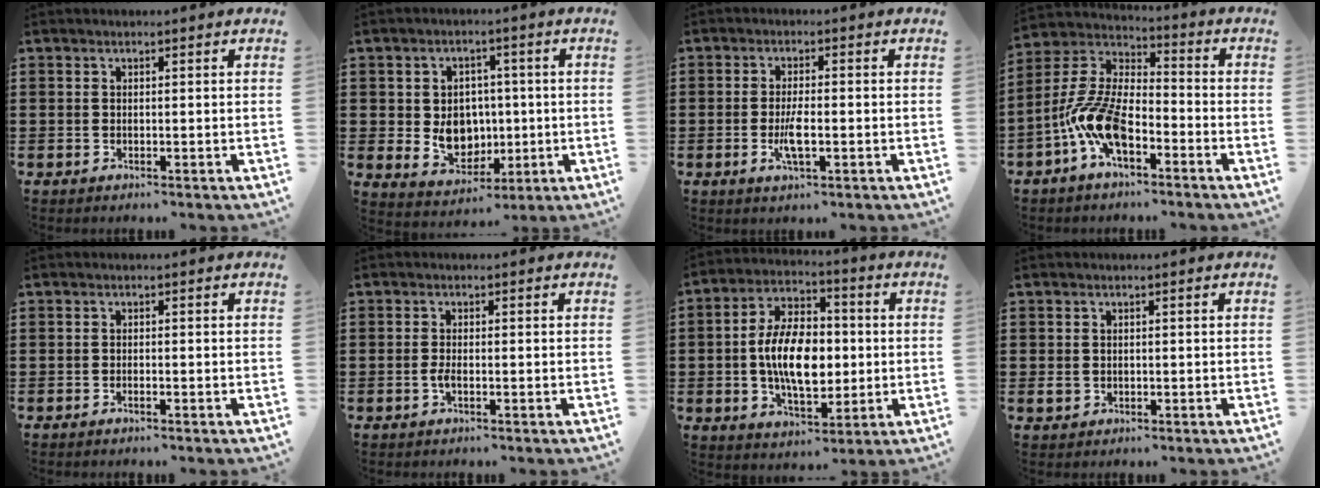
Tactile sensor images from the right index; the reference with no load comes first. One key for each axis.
{"total": 6.6, "fx": 0.0, "fy": 5.8, "fz": 3.0, "tx": -0.050, "ty": 0.007, "tz": 0.001}
{"total": 4.0, "fx": -1.0, "fy": 1.0, "fz": 3.7, "tx": -0.078, "ty": -0.003, "tz": -0.022}
{"total": 11.6, "fx": -5.2, "fy": 5.0, "fz": 9.1, "tx": -0.231, "ty": -0.009, "tz": -0.107}
{"total": 0.6, "fx": -0.5, "fy": 0.0, "fz": 0.4, "tx": -0.009, "ty": -0.005, "tz": -0.008}
{"total": 1.7, "fx": -0.7, "fy": 0.2, "fz": 1.5, "tx": -0.043, "ty": -0.008, "tz": -0.017}
{"total": 10.6, "fx": -0.6, "fy": 6.1, "fz": 8.6, "tx": -0.180, "ty": 0.005, "tz": -0.015}
{"total": 1.4, "fx": -0.2, "fy": 1.3, "fz": 0.5, "tx": -0.012, "ty": 0.004, "tz": -0.005}